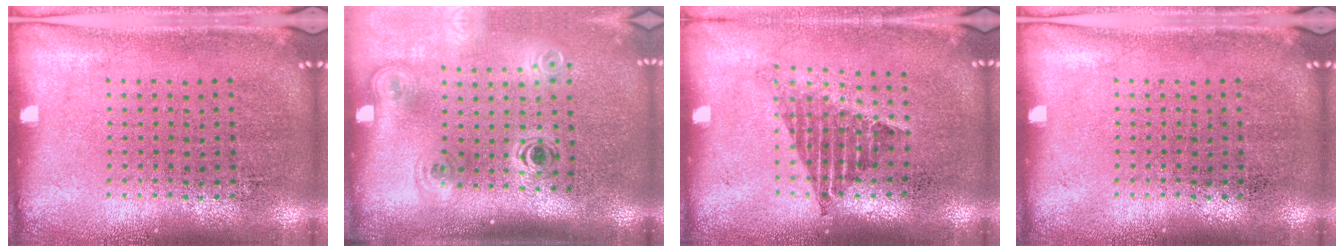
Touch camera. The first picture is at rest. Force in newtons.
{"total": 2.1, "press": 1.4, "slide": 1.5}
{"total": 1.3, "press": 1.0, "slide": 0.9}
{"total": 0.0}